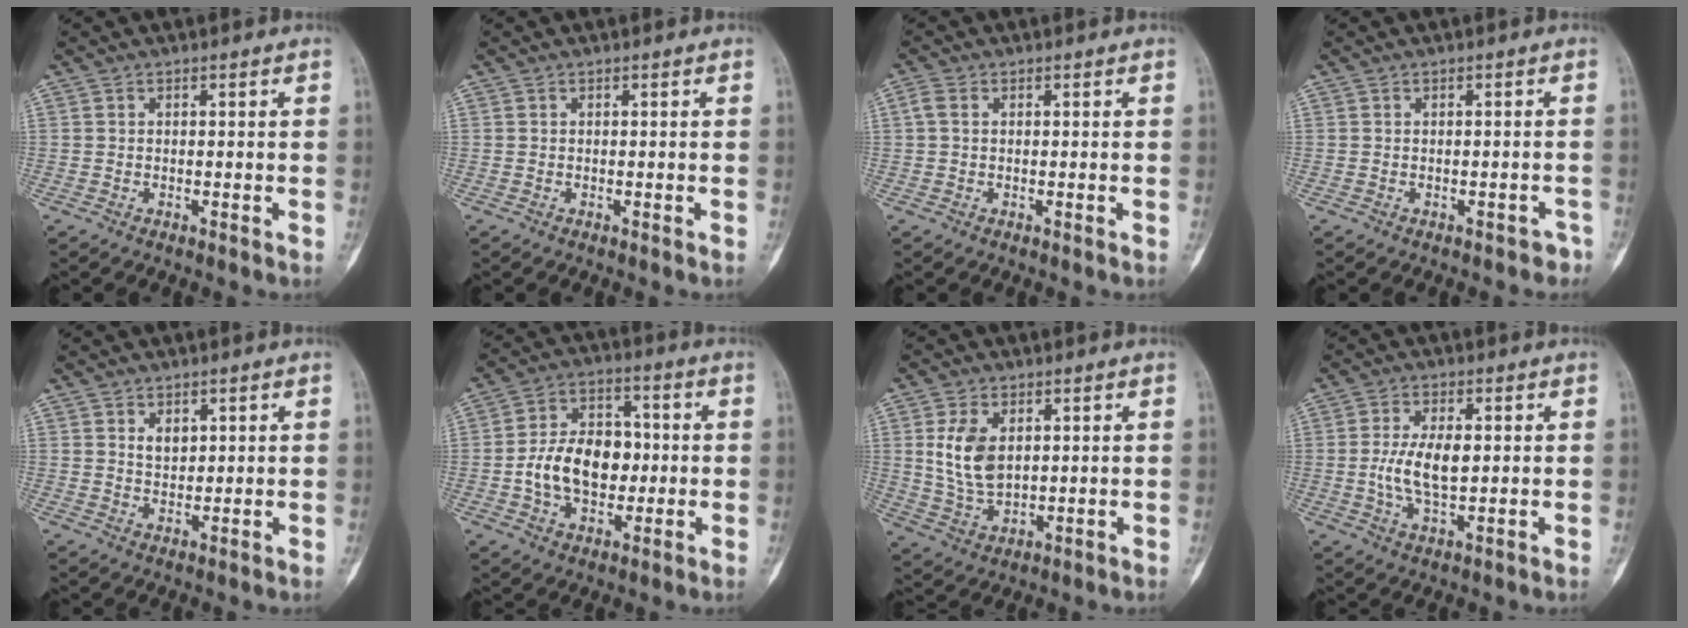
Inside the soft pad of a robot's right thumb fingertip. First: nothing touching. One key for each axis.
{"total": 0.0}
{"total": 2.0, "fx": 0.4, "fy": 1.3, "fz": 1.4, "tx": -0.037, "ty": 0.008, "tz": 0.007}
{"total": 2.3, "fx": -1.8, "fy": 1.3, "fz": 0.7, "tx": -0.001, "ty": 0.019, "tz": -0.017}
{"total": 2.9, "fx": 1.3, "fy": 1.9, "fz": 1.7, "tx": -0.015, "ty": -0.010, "tz": 0.024}
{"total": 13.7, "fx": -1.1, "fy": 9.4, "fz": 9.9, "tx": -0.143, "ty": 0.027, "tz": -0.020}
{"total": 5.9, "fx": 1.5, "fy": 3.6, "fz": 4.4, "tx": -0.074, "ty": -0.008, "tz": 0.034}
{"total": 7.7, "fx": 0.3, "fy": 3.5, "fz": 6.9, "tx": -0.139, "ty": -0.004, "tz": 0.005}